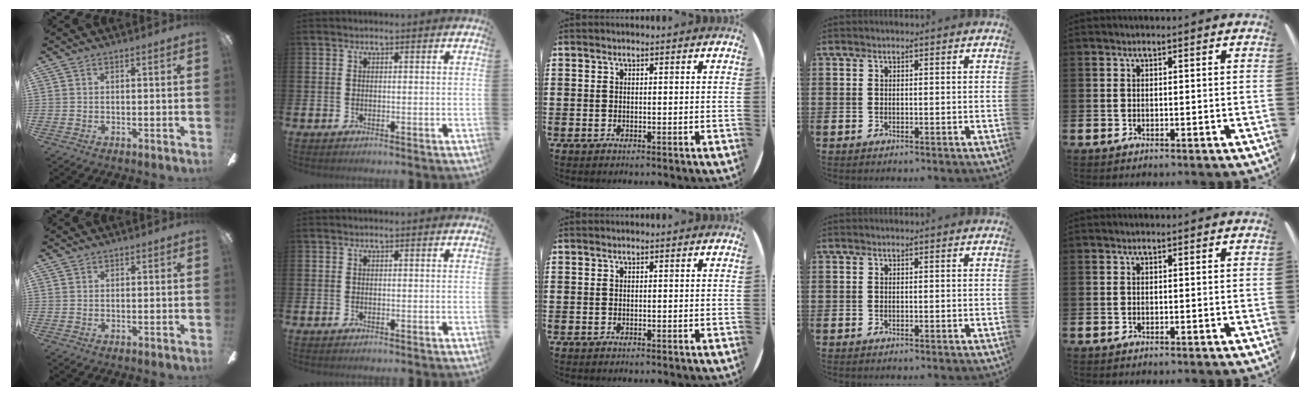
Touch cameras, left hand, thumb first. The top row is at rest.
{"thumb": {"total": 0.6, "force": [0.5, 0.4, -0.1], "torque": [0.002, 0.002, 0.009]}}